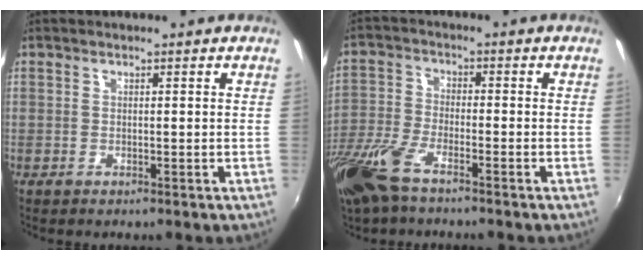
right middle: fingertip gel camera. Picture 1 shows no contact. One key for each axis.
{"total": 11.8, "fx": -8.3, "fy": 3.5, "fz": 7.6, "tx": -0.180, "ty": -0.027, "tz": -0.173}